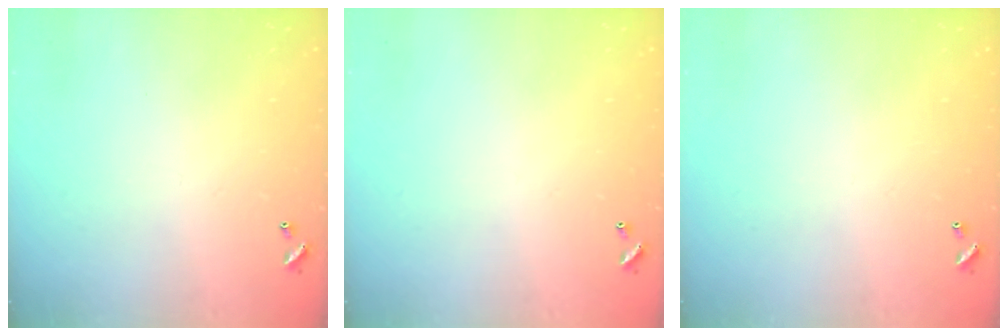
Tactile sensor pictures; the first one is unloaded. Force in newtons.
{"total": 0.0}
{"total": 0.0}